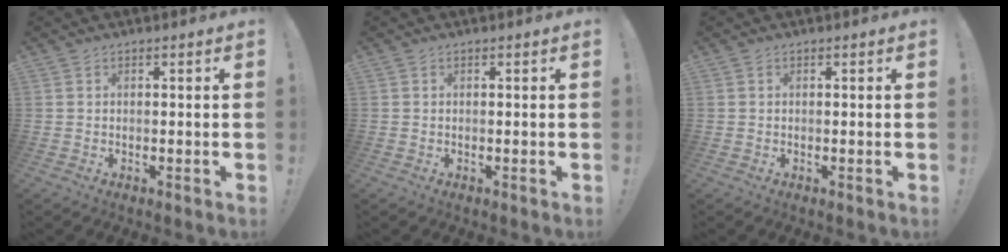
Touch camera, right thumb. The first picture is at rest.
{"total": 0.0}
{"total": 0.0}